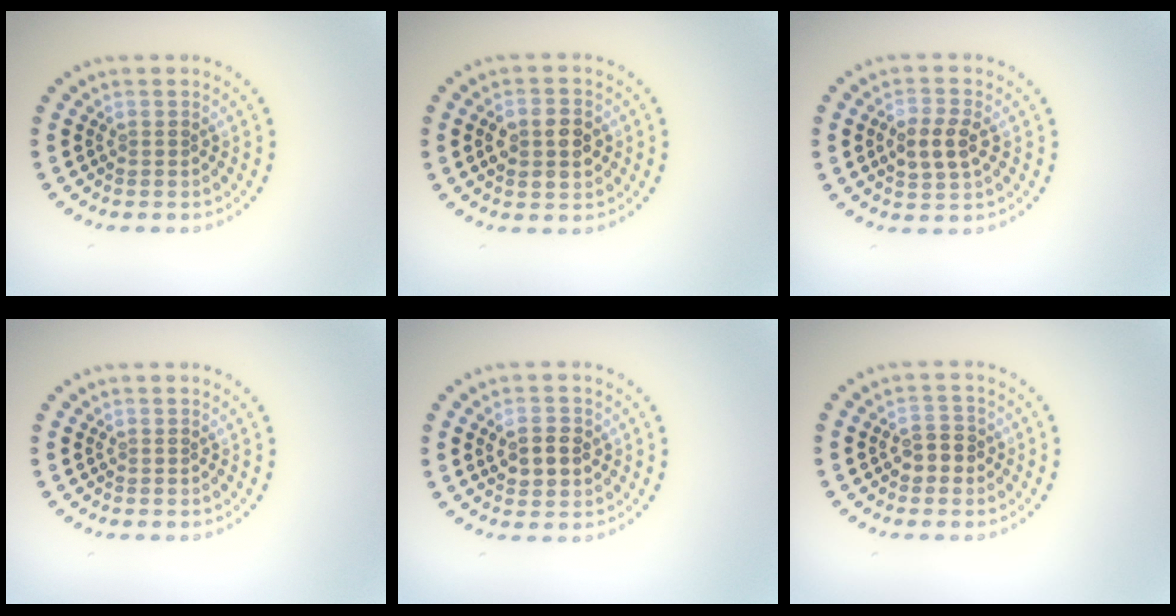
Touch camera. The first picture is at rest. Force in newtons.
{"total": 3.8, "press": 3.8, "slide": 0.2}
{"total": 3.0, "press": 3.0, "slide": 0.4}
{"total": 0.0}
{"total": 3.0, "press": 3.0, "slide": 0.3}
{"total": 2.2, "press": 2.2, "slide": 0.3}